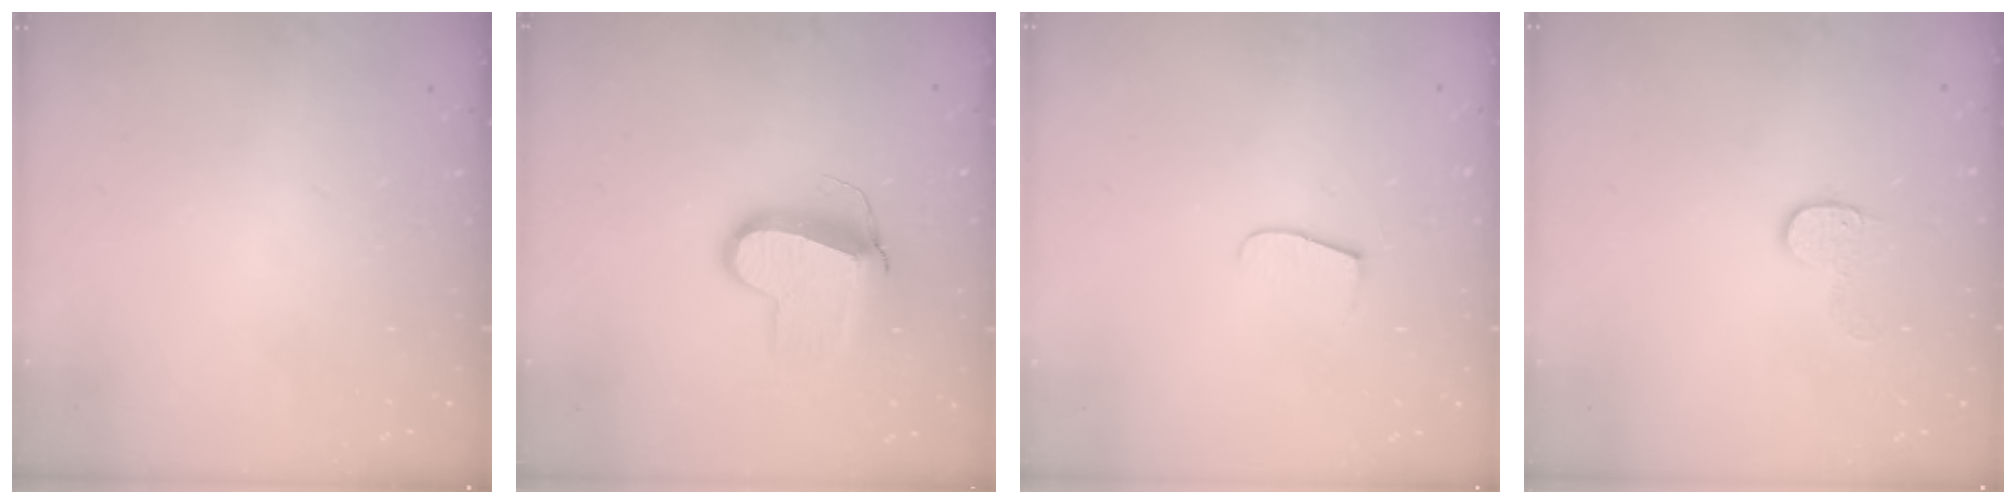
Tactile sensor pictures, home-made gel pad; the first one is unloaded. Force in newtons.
{"total": 11.5, "press": 11.4, "slide": 1.3}
{"total": 5.5, "press": 5.5, "slide": 0.6}
{"total": 6.9, "press": 6.9, "slide": 0.1}